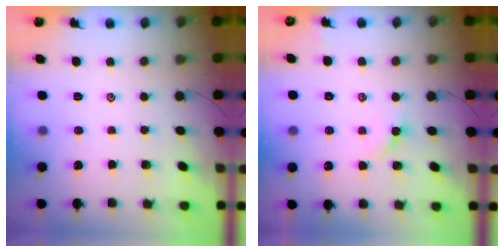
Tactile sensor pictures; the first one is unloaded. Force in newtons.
{"total": 3.1, "press": 3.1, "slide": 0.4}